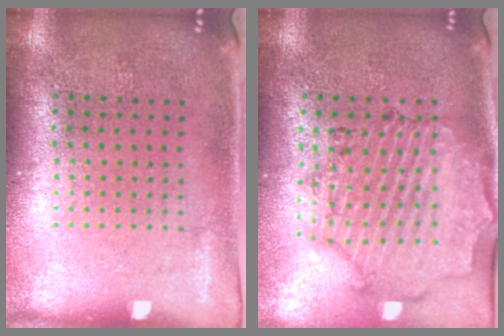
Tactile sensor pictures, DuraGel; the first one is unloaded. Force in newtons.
{"total": 1.6, "press": 1.6, "slide": 0.4}